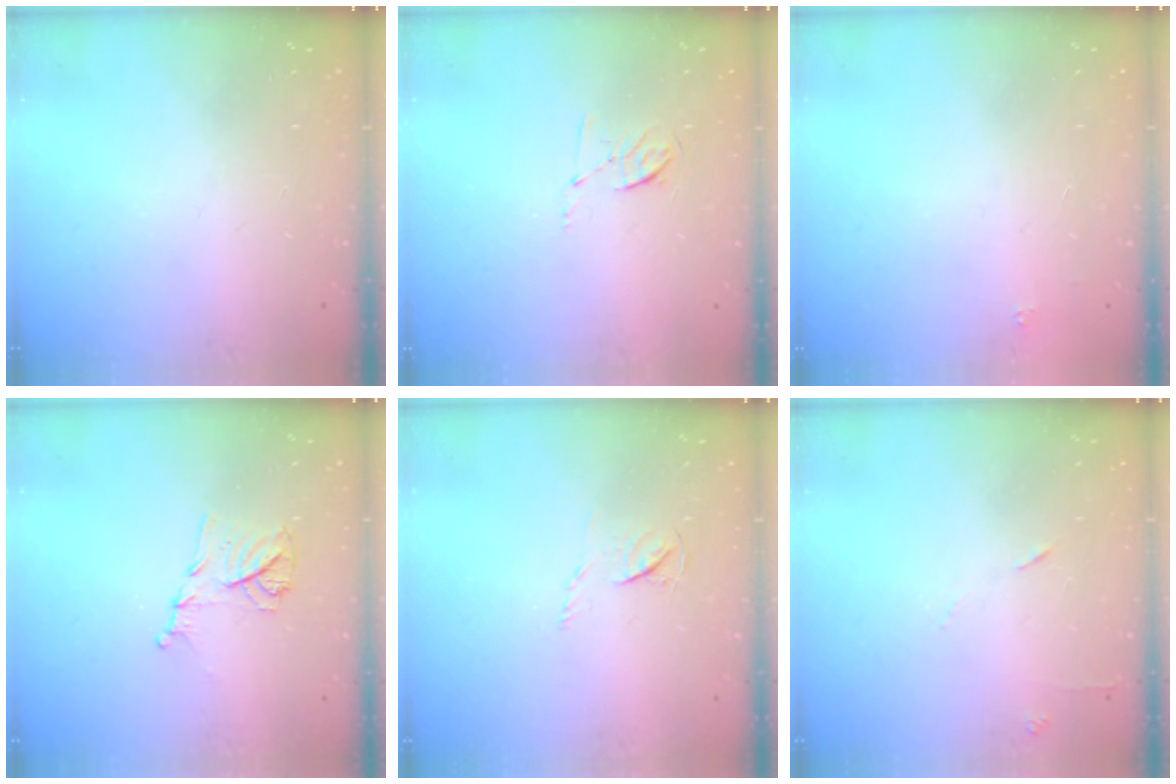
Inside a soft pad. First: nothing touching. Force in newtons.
{"total": 5.4, "press": 5.1, "slide": 1.8}
{"total": 1.8, "press": 1.7, "slide": 0.1}
{"total": 10.3, "press": 10.3, "slide": 0.5}
{"total": 3.9, "press": 3.8, "slide": 0.4}
{"total": 6.6, "press": 6.6, "slide": 0.8}